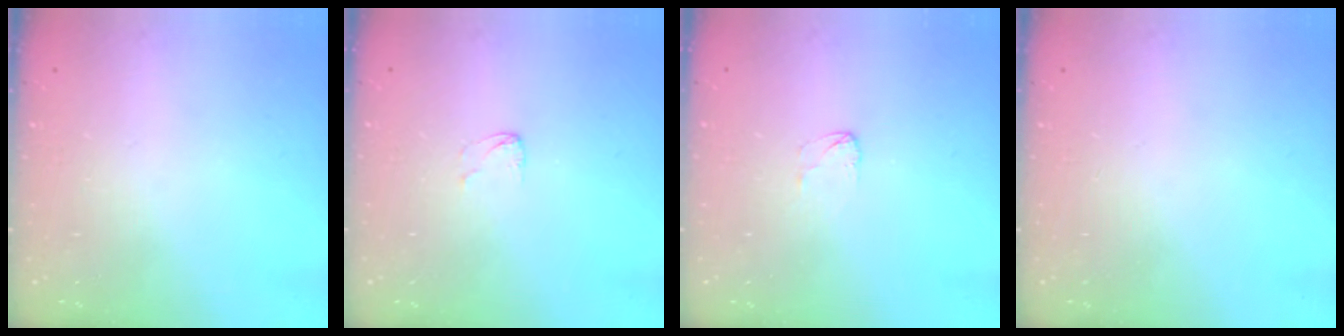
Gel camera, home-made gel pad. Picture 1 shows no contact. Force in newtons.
{"total": 2.9, "press": 2.9, "slide": 0.2}
{"total": 2.5, "press": 2.5, "slide": 0.1}
{"total": 0.0}